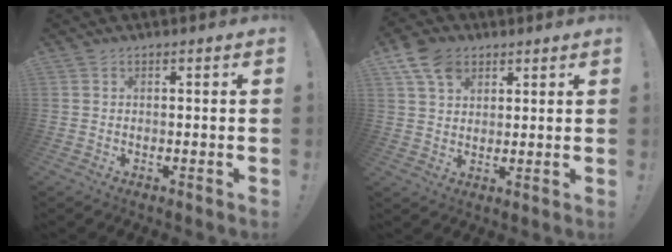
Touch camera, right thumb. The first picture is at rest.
{"total": 10.4, "force": [5.4, 7.4, 4.8], "torque": [-0.079, -0.017, 0.106]}